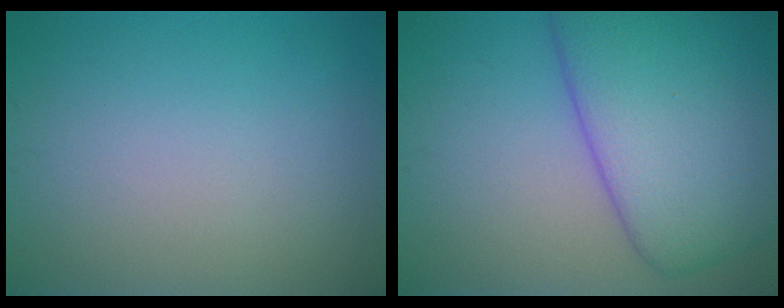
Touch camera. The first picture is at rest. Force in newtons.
{"total": 10.8, "press": 10.8, "slide": 0.5}